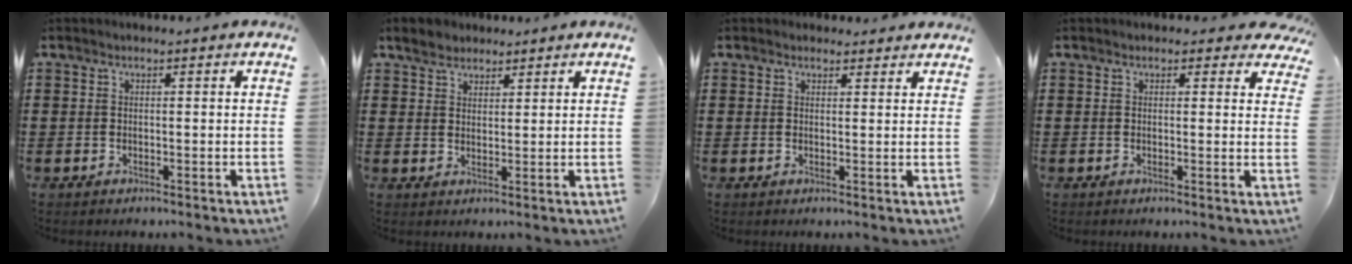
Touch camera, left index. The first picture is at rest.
{"total": 3.3, "force": [2.5, 2.0, 0.9], "torque": [-0.020, 0.008, 0.045]}
{"total": 1.6, "force": [1.4, 0.6, 0.1], "torque": [-0.006, 0.005, 0.028]}
{"total": 1.5, "force": [1.0, 1.0, 0.6], "torque": [-0.002, 0.002, 0.015]}